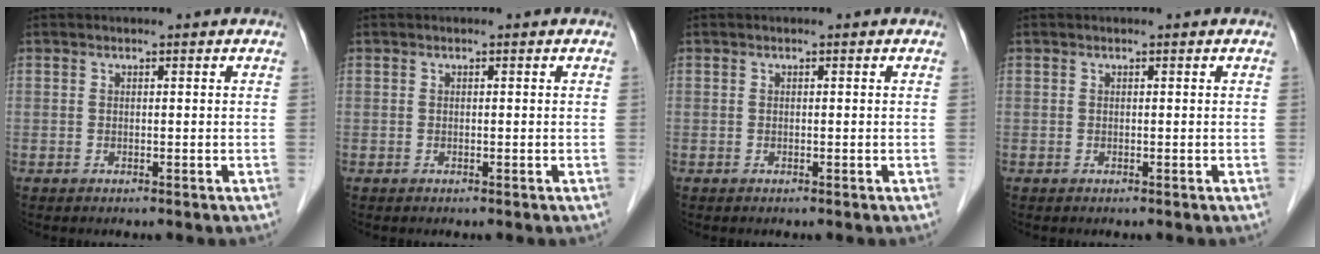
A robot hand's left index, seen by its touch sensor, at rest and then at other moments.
{"total": 0.0}
{"total": 0.0}
{"total": 0.0}